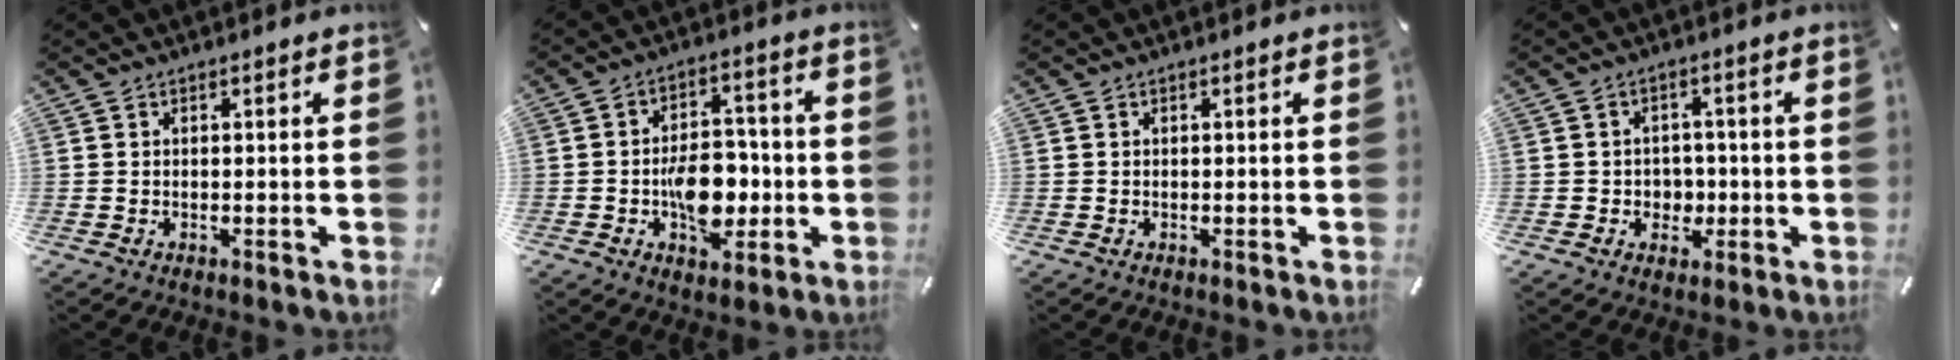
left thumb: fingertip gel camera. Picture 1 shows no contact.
{"total": 10.8, "force": [-2.8, 6.9, 7.9], "torque": [-0.131, 0.013, -0.045]}
{"total": 0.0}
{"total": 4.4, "force": [-0.6, 4.2, 1.3], "torque": [-0.015, 0.002, -0.014]}